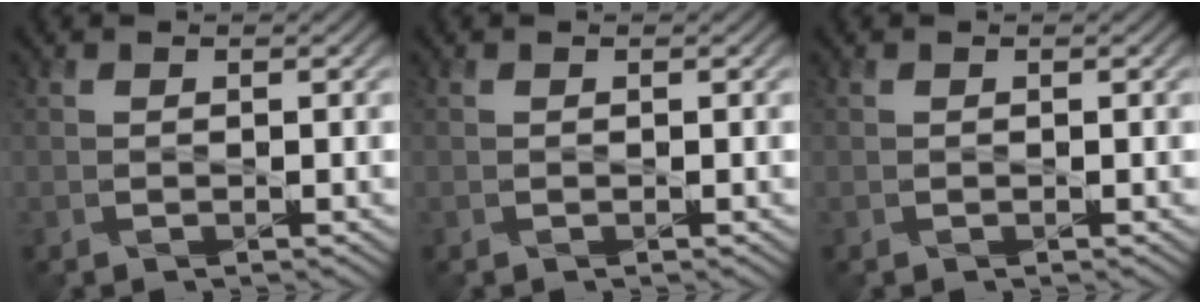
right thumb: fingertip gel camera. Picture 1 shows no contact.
{"total": 0.0}
{"total": 0.0}